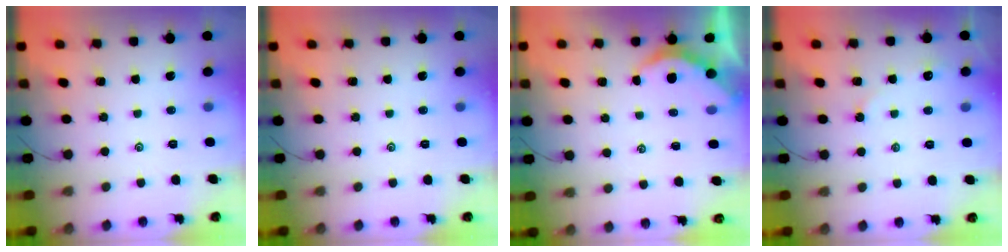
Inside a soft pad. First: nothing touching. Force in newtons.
{"total": 0.0}
{"total": 3.3, "press": 3.3, "slide": 0.3}
{"total": 2.9, "press": 2.8, "slide": 0.3}